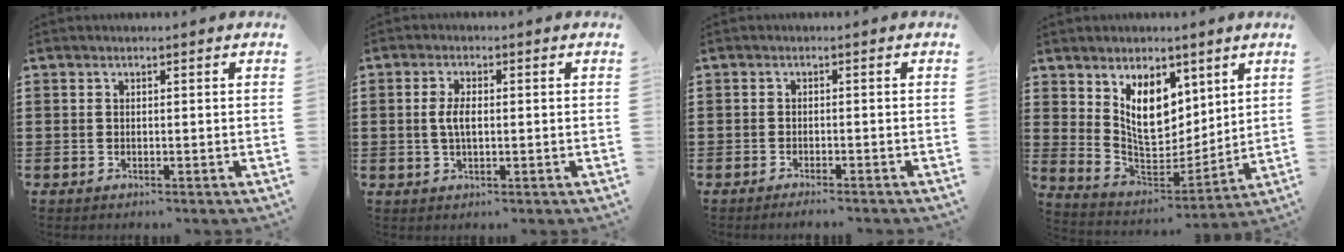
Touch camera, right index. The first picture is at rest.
{"total": 3.3, "force": [0.1, 1.4, 3.0], "torque": [-0.068, 0.001, -0.003]}
{"total": 1.2, "force": [-1.2, -0.1, 0.2], "torque": [-0.006, 0.001, -0.023]}
{"total": 9.8, "force": [4.8, 6.1, 6.0], "torque": [-0.114, -0.015, 0.092]}